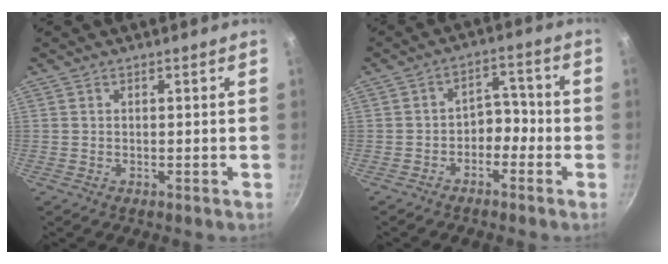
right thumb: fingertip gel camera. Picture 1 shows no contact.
{"total": 5.4, "force": [-2.2, 3.9, 3.1], "torque": [-0.018, 0.036, -0.048]}